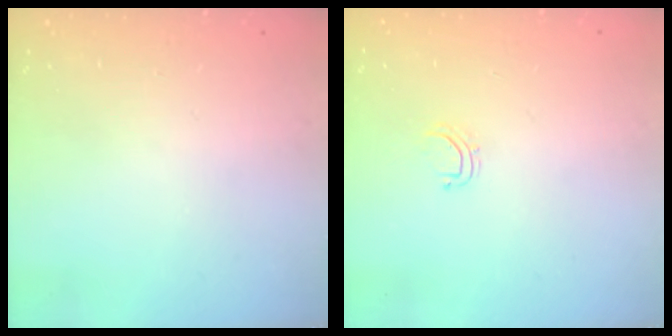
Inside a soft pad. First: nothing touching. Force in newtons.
{"total": 3.8, "press": 3.8, "slide": 0.2}